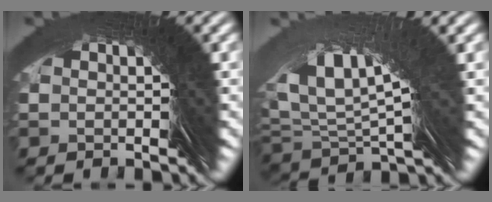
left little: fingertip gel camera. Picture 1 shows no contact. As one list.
[{"total": 4.7, "force": [3.2, -2.0, 2.8], "torque": [-0.045, 0.044, 0.049]}]